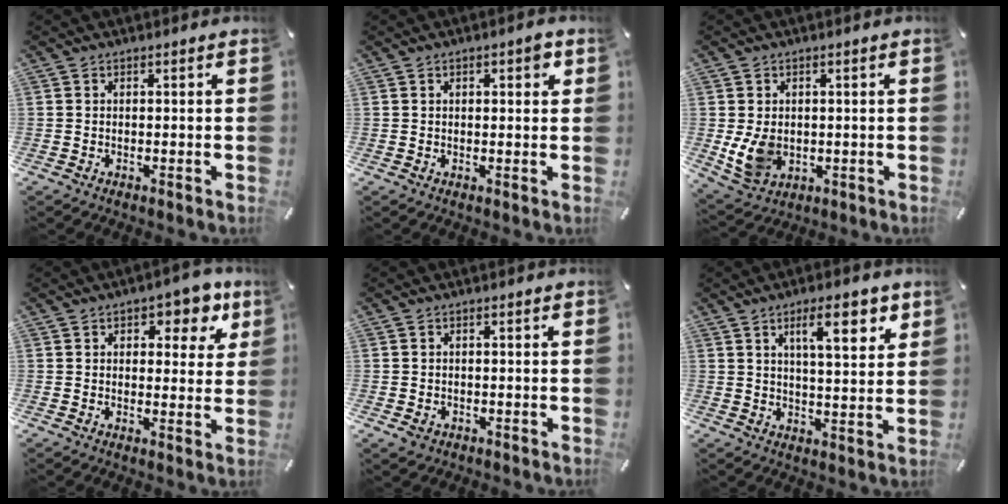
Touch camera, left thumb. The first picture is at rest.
{"total": 2.9, "force": [0.9, 1.3, 2.5], "torque": [-0.035, 0.002, 0.010]}
{"total": 7.2, "force": [-0.1, 6.1, 3.8], "torque": [-0.093, -0.004, -0.002]}
{"total": 7.8, "force": [4.3, 4.4, 4.8], "torque": [-0.043, -0.023, 0.065]}
{"total": 1.4, "force": [-0.6, 1.2, 0.3], "torque": [-0.005, 0.003, -0.013]}
{"total": 10.7, "force": [5.4, 3.4, 8.6], "torque": [-0.121, -0.019, 0.082]}